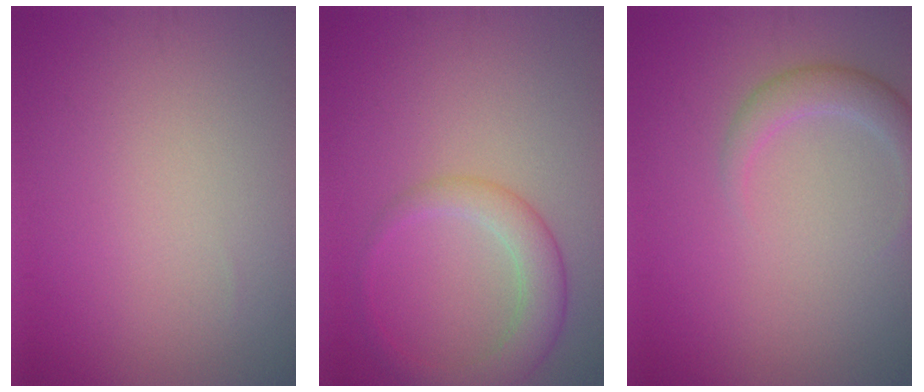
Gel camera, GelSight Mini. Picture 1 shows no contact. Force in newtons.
{"total": 2.9, "press": 2.8, "slide": 0.1}
{"total": 2.4, "press": 2.4, "slide": 0.2}